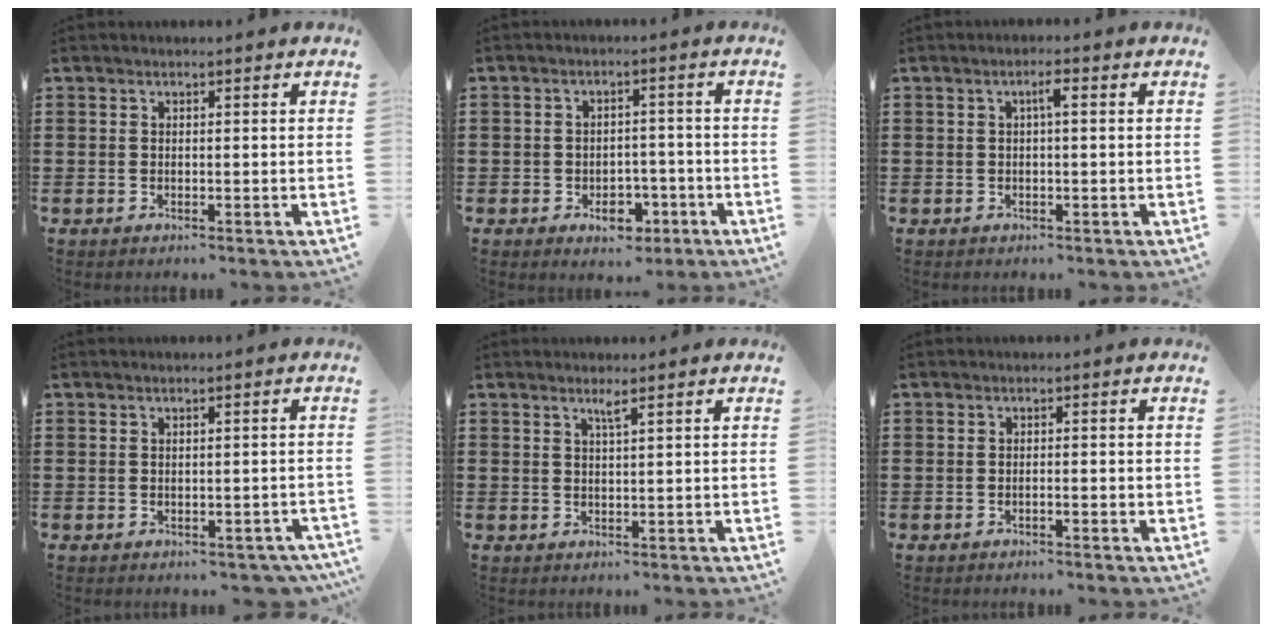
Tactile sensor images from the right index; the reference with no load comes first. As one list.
[{"total": 4.5, "force": [-2.5, 3.1, 2.2], "torque": [-0.030, 0.004, -0.047]}, {"total": 2.0, "force": [0.2, 0.2, 2.0], "torque": [-0.040, 0.005, 0.001]}, {"total": 1.3, "force": [-1.1, 0.5, 0.5], "torque": [-0.013, 0.002, -0.024]}, {"total": 1.5, "force": [0.9, -0.2, 1.2], "torque": [-0.023, -0.003, 0.014]}, {"total": 0.7, "force": [-0.5, 0.1, 0.5], "torque": [-0.009, -0.001, -0.010]}]